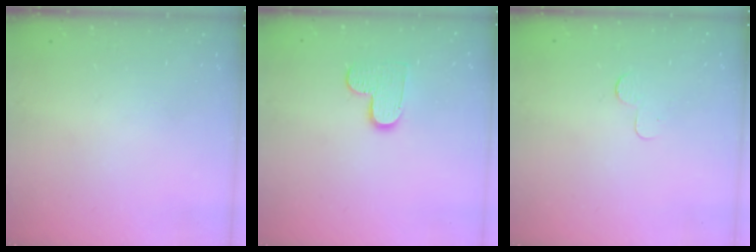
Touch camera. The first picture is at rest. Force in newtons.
{"total": 8.2, "press": 8.1, "slide": 0.2}
{"total": 2.3, "press": 2.3, "slide": 0.2}